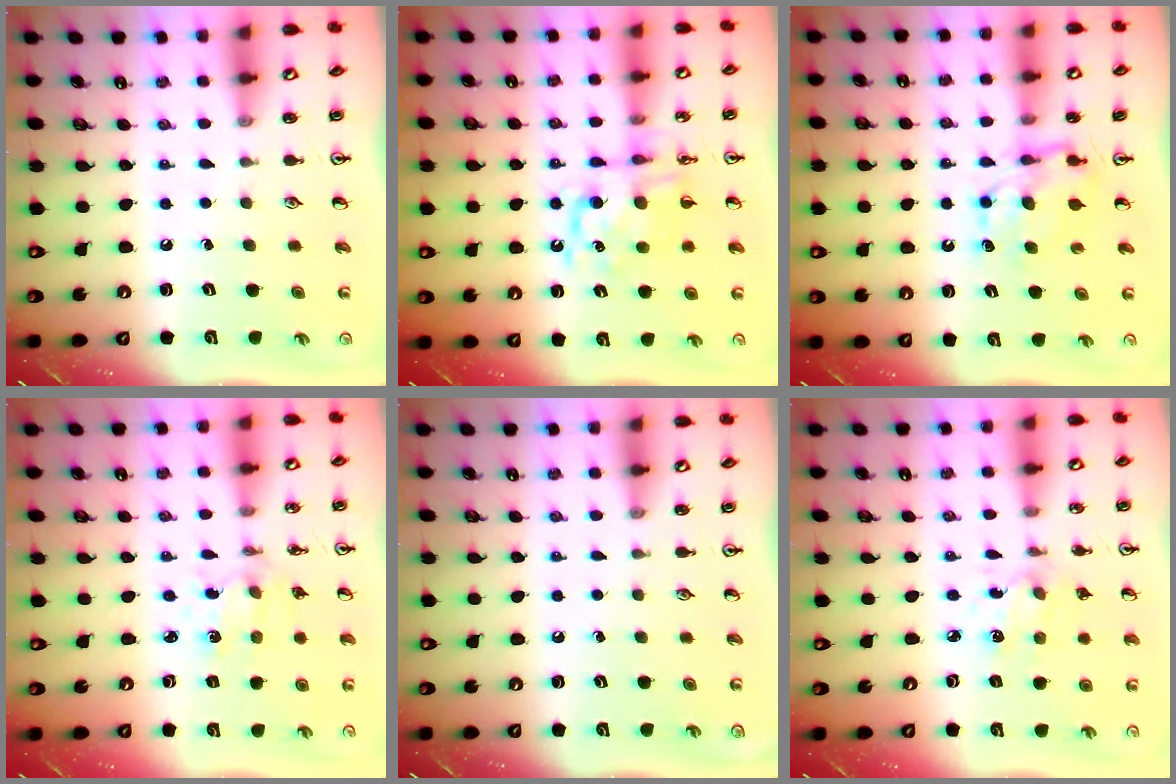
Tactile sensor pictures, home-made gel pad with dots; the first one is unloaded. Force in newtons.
{"total": 10.7, "press": 10.7, "slide": 0.4}
{"total": 8.0, "press": 8.0, "slide": 0.3}
{"total": 1.8, "press": 1.7, "slide": 0.3}
{"total": 0.0}
{"total": 3.3, "press": 3.1, "slide": 1.3}